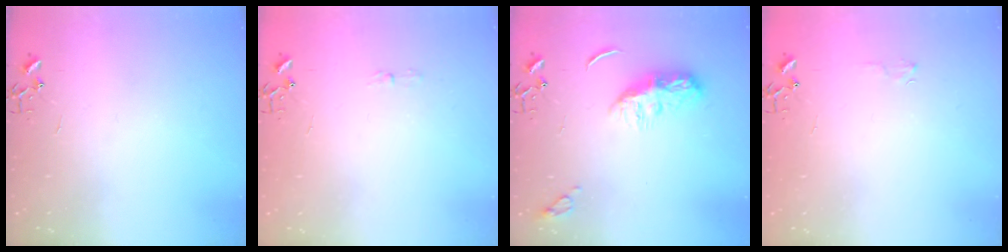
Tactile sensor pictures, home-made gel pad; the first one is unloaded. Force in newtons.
{"total": 2.9, "press": 2.9, "slide": 0.5}
{"total": 9.9, "press": 9.9, "slide": 0.5}
{"total": 4.4, "press": 4.4, "slide": 0.6}